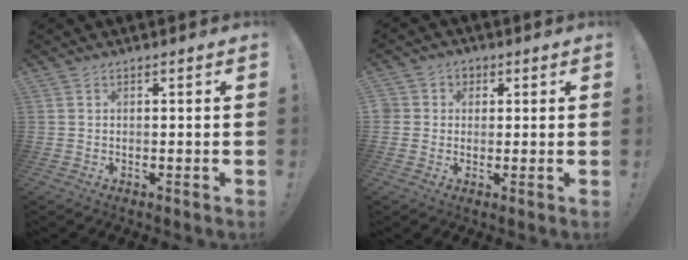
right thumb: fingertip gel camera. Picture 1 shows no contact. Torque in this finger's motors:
{"motor_torque": [-0.22, 0.35, 0.20, -0.12, -0.04]}